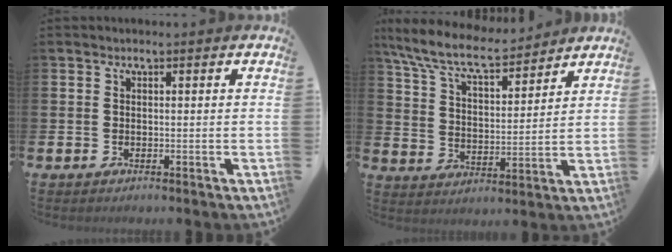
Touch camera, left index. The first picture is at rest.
{"total": 8.9, "force": [8.0, 1.6, 3.4], "torque": [-0.104, -0.041, 0.145]}